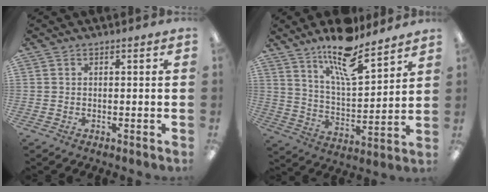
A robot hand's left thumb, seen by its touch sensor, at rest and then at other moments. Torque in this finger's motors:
{"motor_torque": [0.19, 0.18, 1.52, -1.25, 0.10]}